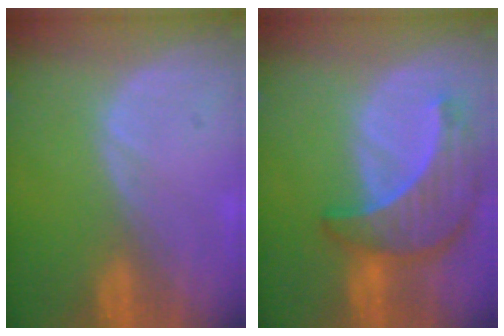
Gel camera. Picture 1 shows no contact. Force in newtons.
{"total": 8.8, "press": 8.0, "slide": 3.7}